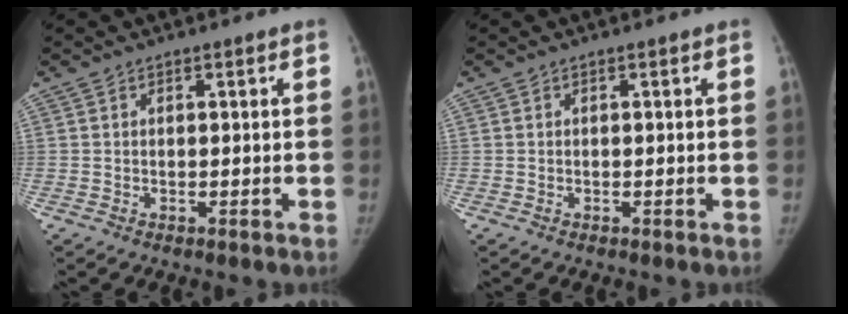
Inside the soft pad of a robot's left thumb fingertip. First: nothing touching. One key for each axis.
{"total": 0.0}